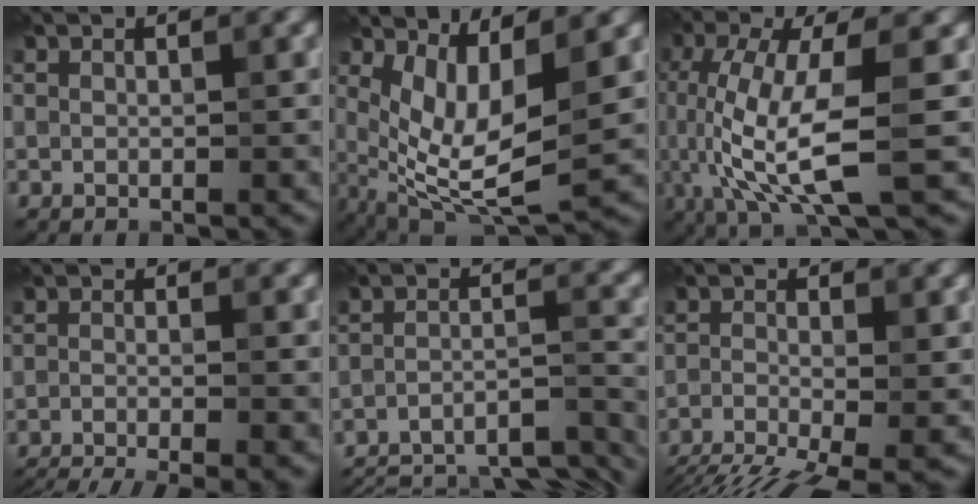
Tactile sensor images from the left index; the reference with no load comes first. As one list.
[{"total": 7.7, "force": [1.1, 2.8, 7.1], "torque": [-0.147, -0.019, 0.026]}, {"total": 9.6, "force": [-0.6, 2.9, 9.2], "torque": [-0.183, -0.013, -0.007]}, {"total": 9.1, "force": [-7.5, 2.5, 4.6], "torque": [-0.054, -0.025, -0.094]}, {"total": 14.7, "force": [-13.7, 2.8, 4.7], "torque": [-0.058, -0.001, -0.180]}, {"total": 9.7, "force": [-6.9, 3.1, 6.0], "torque": [-0.109, -0.035, -0.098]}]